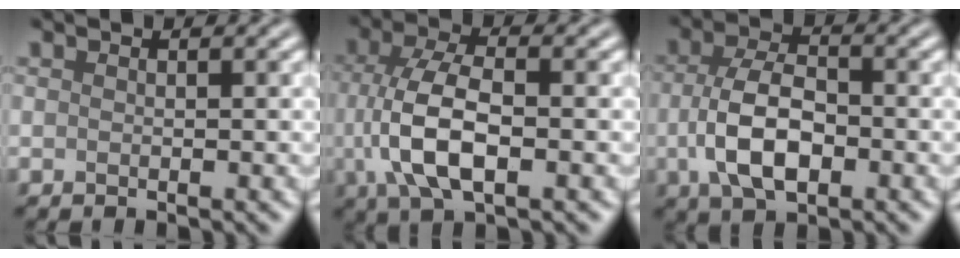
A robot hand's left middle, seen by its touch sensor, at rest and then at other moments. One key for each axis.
{"total": 7.1, "fx": -0.8, "fy": 3.3, "fz": 6.2, "tx": -0.135, "ty": 0.003, "tz": -0.018}
{"total": 6.1, "fx": -1.3, "fy": 3.2, "fz": 5.0, "tx": -0.103, "ty": 0.001, "tz": -0.026}